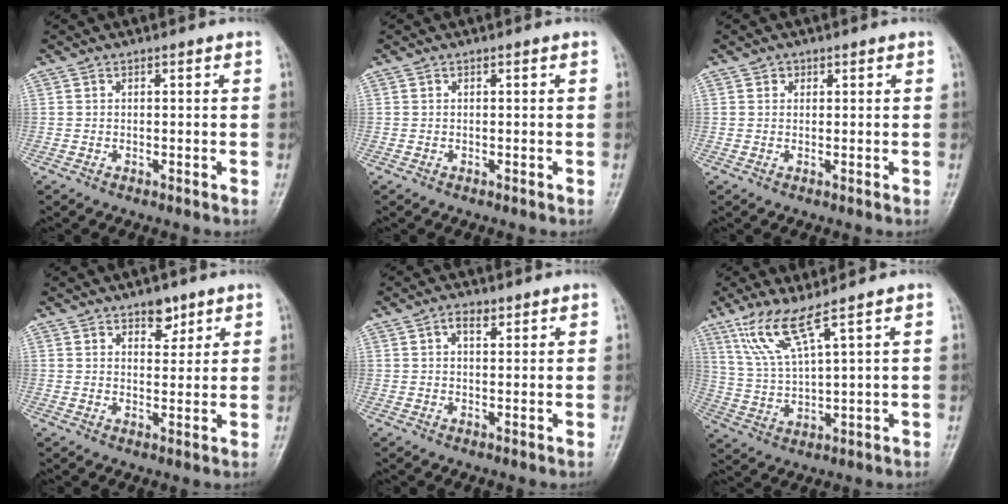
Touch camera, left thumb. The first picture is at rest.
{"total": 0.0}
{"total": 0.9, "force": [0.4, 0.8, 0.0], "torque": [0.012, -0.001, 0.005]}
{"total": 3.9, "force": [2.6, 2.2, 1.9], "torque": [-0.001, -0.016, 0.040]}
{"total": 2.6, "force": [1.4, 1.3, 1.8], "torque": [-0.024, -0.004, 0.021]}
{"total": 7.8, "force": [5.3, 0.3, 5.7], "torque": [-0.125, -0.028, 0.121]}